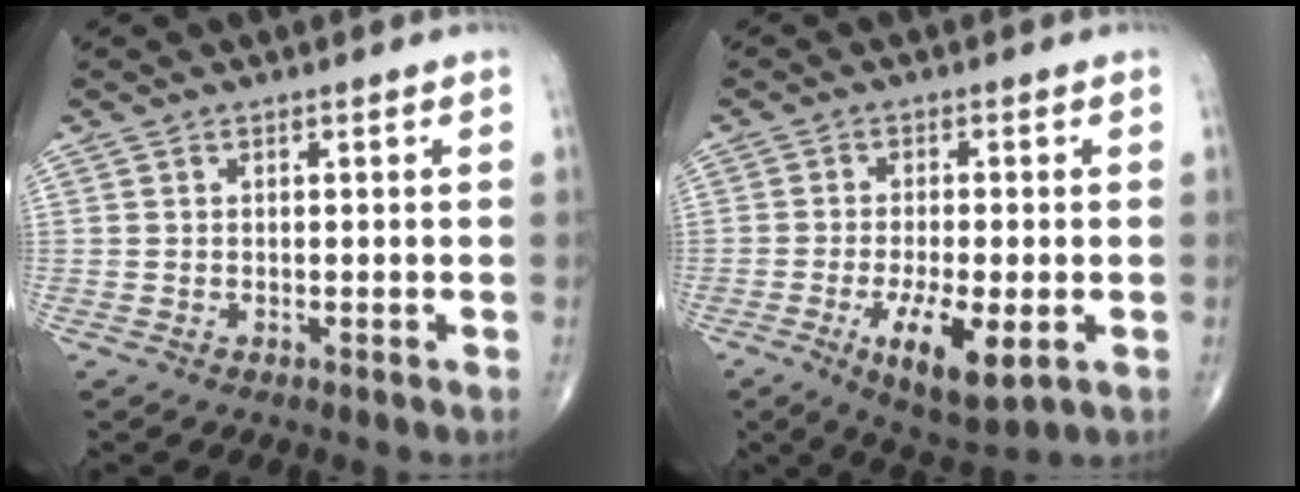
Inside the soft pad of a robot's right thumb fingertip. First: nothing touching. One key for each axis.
{"total": 10.2, "fx": -3.3, "fy": 3.2, "fz": 9.0, "tx": -0.149, "ty": -0.014, "tz": -0.051}